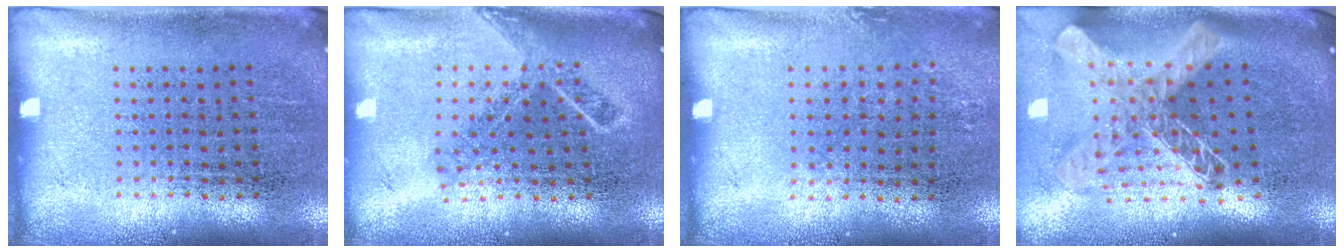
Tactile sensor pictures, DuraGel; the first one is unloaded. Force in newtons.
{"total": 1.7, "press": 1.2, "slide": 1.2}
{"total": 0.8, "press": 0.7, "slide": 0.5}
{"total": 2.5, "press": 1.8, "slide": 1.8}